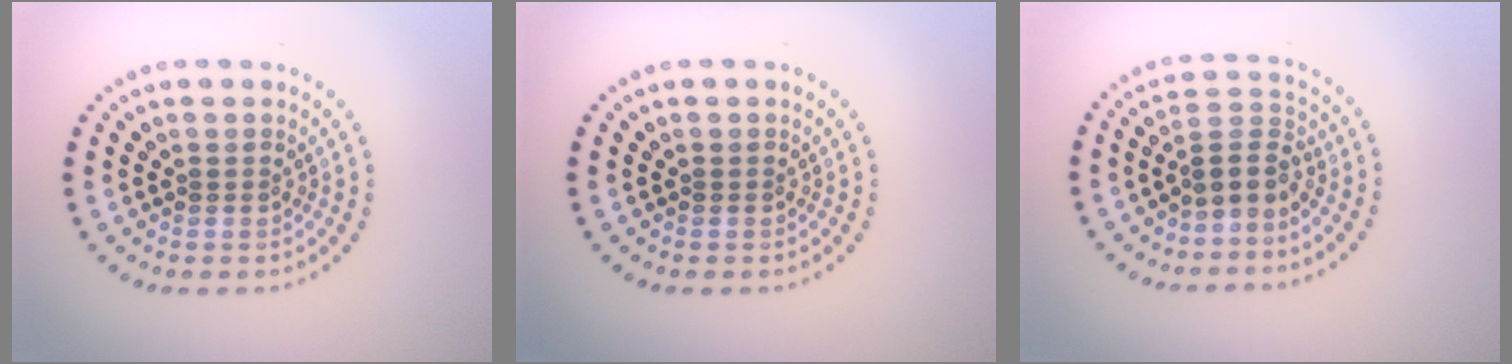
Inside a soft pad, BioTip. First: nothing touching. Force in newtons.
{"total": 0.0}
{"total": 2.8, "press": 2.1, "slide": 1.8}